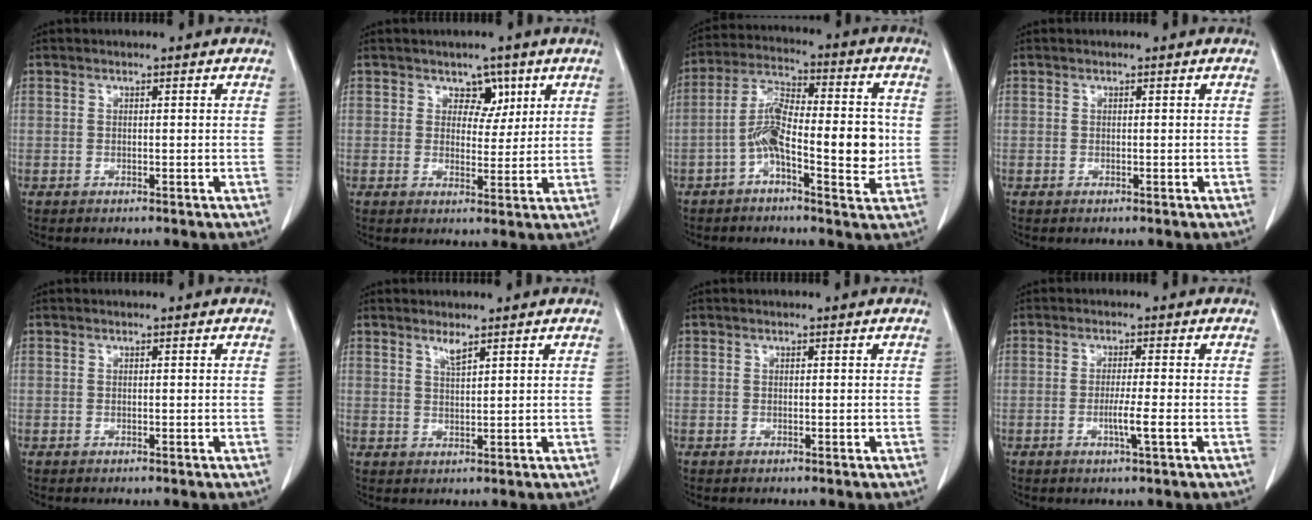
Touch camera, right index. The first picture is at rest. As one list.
[{"total": 3.7, "force": [1.9, 2.5, 1.8], "torque": [-0.014, 0.001, 0.029]}, {"total": 12.5, "force": [-2.3, 3.7, 11.7], "torque": [-0.206, 0.024, -0.041]}, {"total": 0.0}, {"total": 0.0}, {"total": 1.8, "force": [1.5, 0.0, 1.1], "torque": [-0.024, -0.006, 0.030]}, {"total": 0.0}, {"total": 3.3, "force": [-1.0, -0.5, 3.1], "torque": [-0.059, -0.005, -0.017]}]